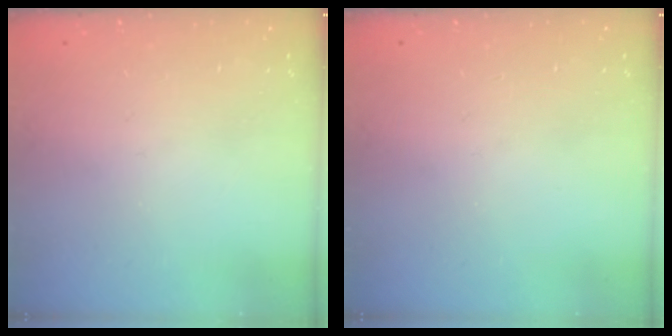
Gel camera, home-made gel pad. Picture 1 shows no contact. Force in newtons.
{"total": 0.0}